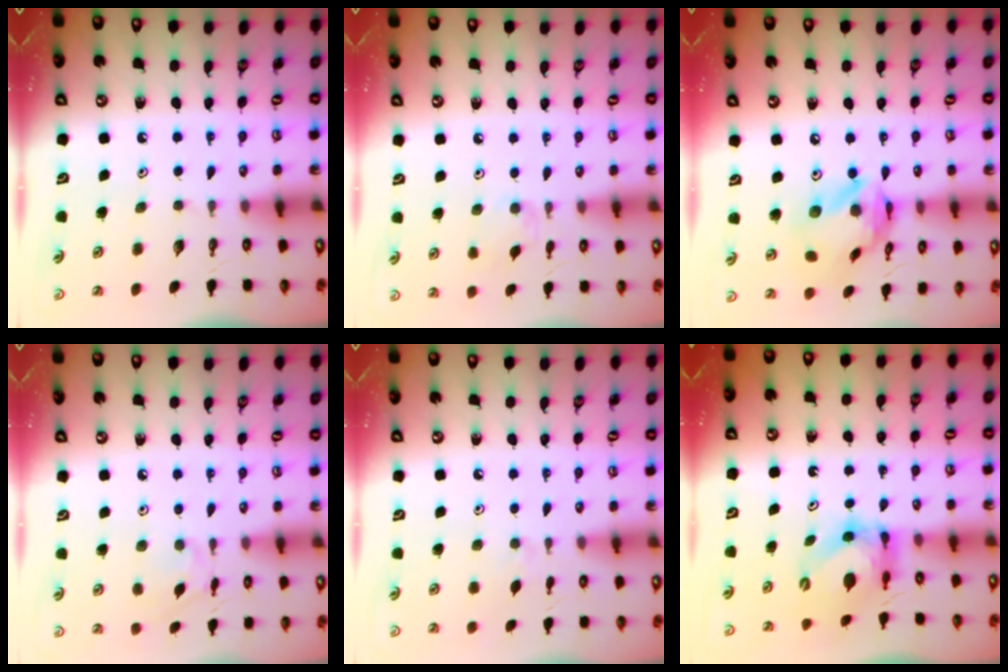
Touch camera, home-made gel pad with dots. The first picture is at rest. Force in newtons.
{"total": 6.8, "press": 6.7, "slide": 0.8}
{"total": 15.7, "press": 15.6, "slide": 1.6}
{"total": 4.3, "press": 4.3, "slide": 0.2}
{"total": 4.5, "press": 4.5, "slide": 0.7}
{"total": 6.0, "press": 6.0, "slide": 0.6}